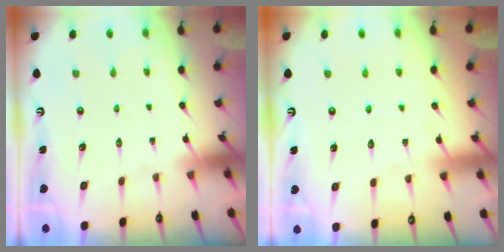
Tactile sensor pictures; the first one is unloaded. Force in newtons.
{"total": 3.6, "press": 3.6, "slide": 0.4}